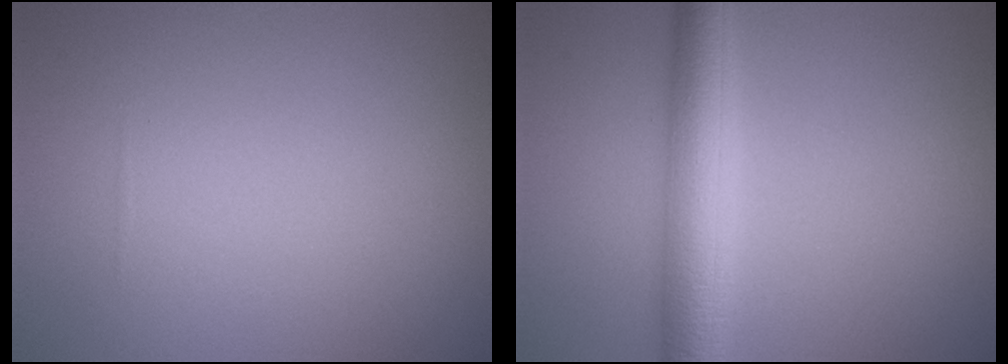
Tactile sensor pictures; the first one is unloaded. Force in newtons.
{"total": 5.2, "press": 5.2, "slide": 0.2}